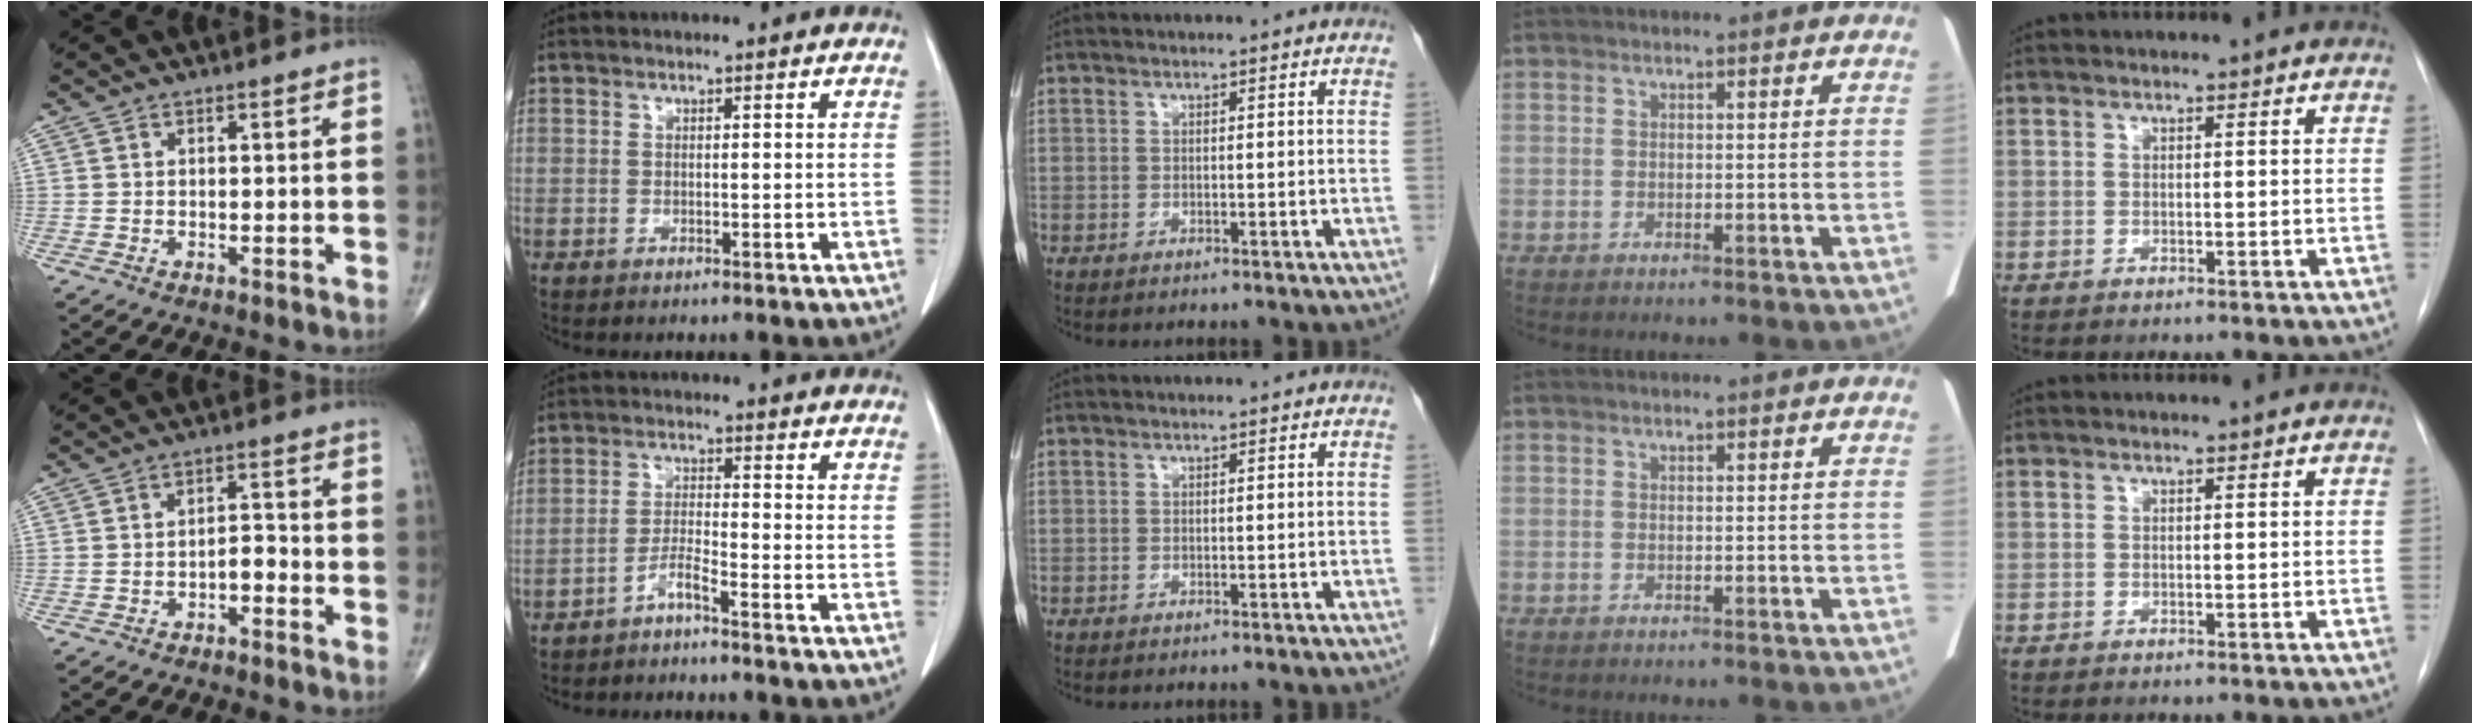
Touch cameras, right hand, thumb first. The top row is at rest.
{"thumb": {"total": 3.0, "force": [-1.8, 1.5, 1.9], "torque": [-0.018, 0.025, -0.029]}, "index": {"total": 3.0, "force": [-2.5, -0.6, 1.7], "torque": [-0.035, -0.002, -0.052]}}